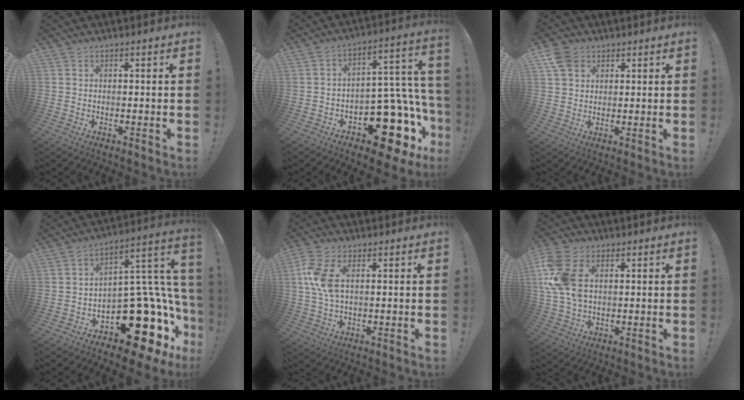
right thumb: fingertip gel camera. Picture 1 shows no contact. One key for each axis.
{"total": 18.4, "fx": -8.4, "fy": 10.6, "fz": 12.6, "tx": -0.121, "ty": 0.044, "tz": -0.123}
{"total": 6.4, "fx": 3.3, "fy": 4.7, "fz": 2.7, "tx": -0.043, "ty": -0.009, "tz": 0.065}
{"total": 21.3, "fx": -9.3, "fy": 11.3, "fz": 15.6, "tx": -0.176, "ty": 0.042, "tz": -0.139}
{"total": 8.8, "fx": 1.8, "fy": 4.6, "fz": 7.2, "tx": -0.151, "ty": -0.002, "tz": 0.033}
{"total": 14.1, "fx": 3.1, "fy": 9.4, "fz": 10.0, "tx": -0.219, "ty": -0.001, "tz": 0.059}